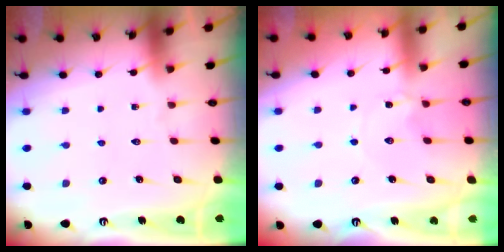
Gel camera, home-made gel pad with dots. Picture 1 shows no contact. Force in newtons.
{"total": 1.5, "press": 1.5, "slide": 0.2}